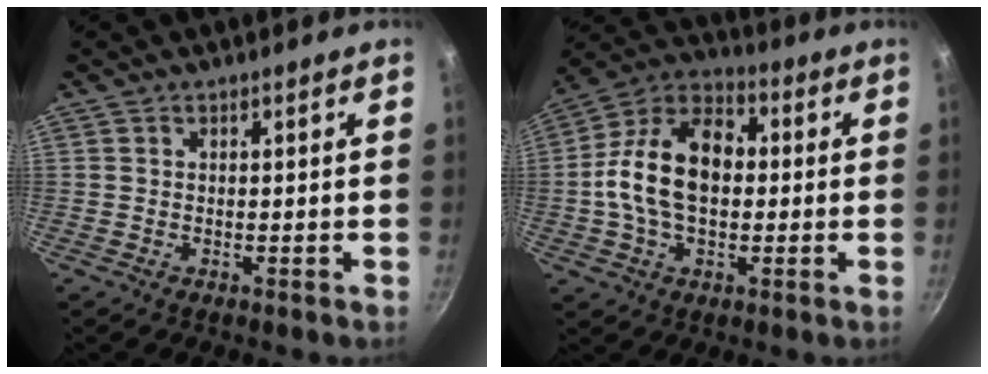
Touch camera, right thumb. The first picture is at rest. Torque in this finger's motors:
{"motor_torque": [1.46, 3.42, 1.32, -0.48, 0.63]}